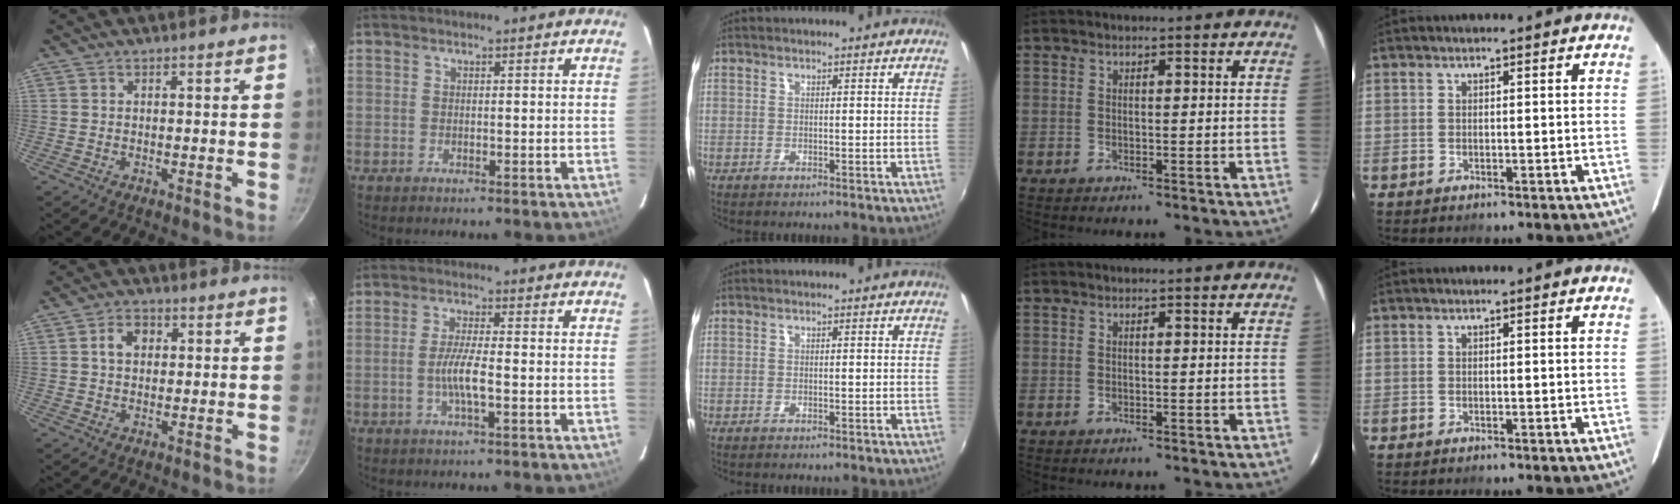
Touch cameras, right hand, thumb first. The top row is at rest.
{"thumb": {"total": 4.5, "force": [0.9, 3.4, 2.8], "torque": [-0.028, 0.008, 0.010]}, "index": {"total": 5.3, "force": [-1.4, 0.6, 5.1], "torque": [-0.098, -0.003, -0.028]}}